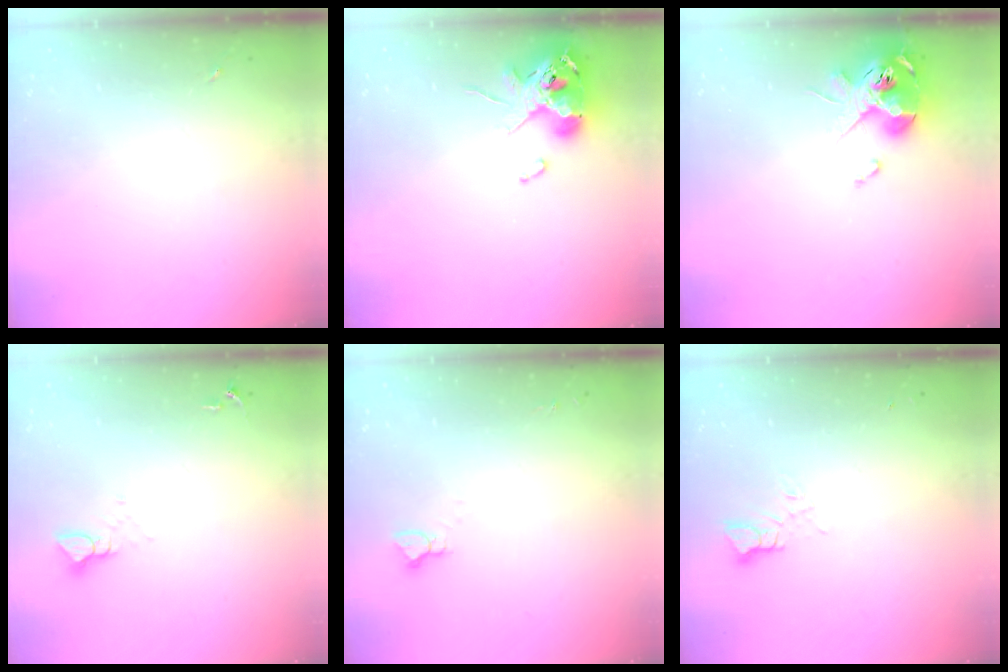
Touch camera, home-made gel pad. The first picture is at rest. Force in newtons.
{"total": 12.0, "press": 11.9, "slide": 1.9}
{"total": 13.4, "press": 13.3, "slide": 1.4}
{"total": 3.9, "press": 3.8, "slide": 0.5}
{"total": 2.9, "press": 2.9, "slide": 0.2}
{"total": 3.8, "press": 3.8, "slide": 0.3}